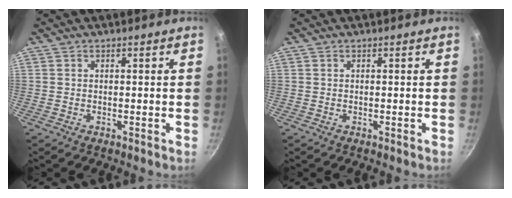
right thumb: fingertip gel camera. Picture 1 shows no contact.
{"total": 0.0}